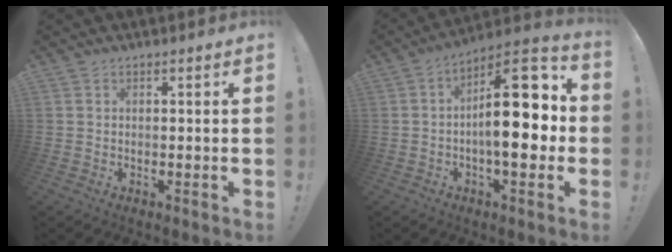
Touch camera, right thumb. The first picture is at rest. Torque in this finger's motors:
{"motor_torque": [2.06, 2.95, 1.38, -1.12, 0.10]}